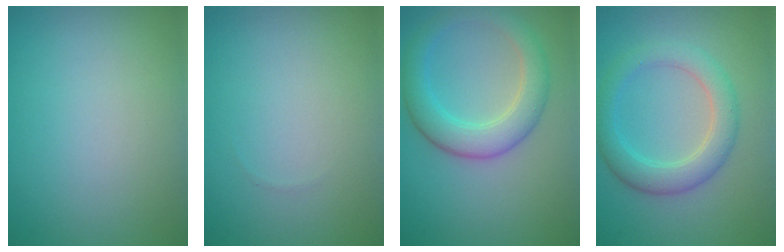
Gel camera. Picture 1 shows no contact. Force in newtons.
{"total": 0.0}
{"total": 4.5, "press": 4.5, "slide": 0.1}
{"total": 4.2, "press": 4.2, "slide": 0.1}